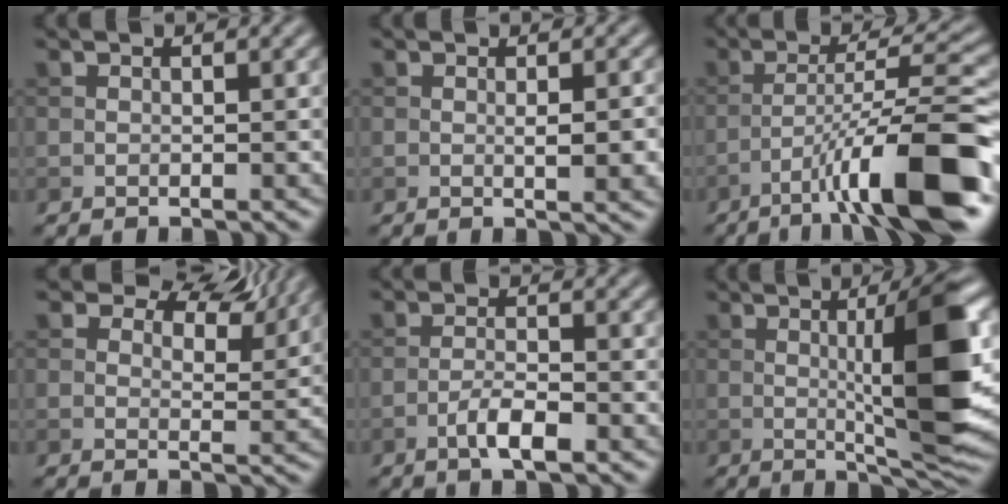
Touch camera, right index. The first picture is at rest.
{"total": 3.2, "force": [-0.1, 0.8, 3.1], "torque": [-0.046, -0.003, 0.001]}
{"total": 11.4, "force": [-6.0, 1.4, 9.6], "torque": [-0.143, 0.023, -0.091]}
{"total": 7.2, "force": [5.2, 3.2, 3.7], "torque": [-0.055, 0.001, 0.065]}
{"total": 2.9, "force": [-1.6, 0.7, 2.4], "torque": [-0.046, 0.005, -0.033]}
{"total": 9.8, "force": [0.7, 1.6, 9.7], "torque": [-0.134, -0.003, 0.017]}